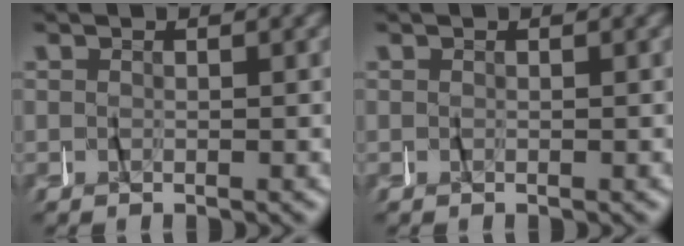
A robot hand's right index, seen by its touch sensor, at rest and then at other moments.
{"total": 0.0}